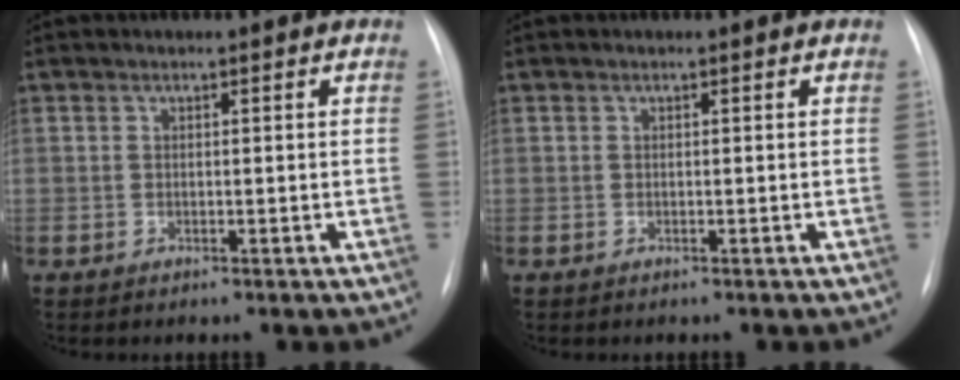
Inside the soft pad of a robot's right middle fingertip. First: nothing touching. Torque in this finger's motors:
{"motor_torque": [-0.07, -0.01, 0.00, 0.00]}